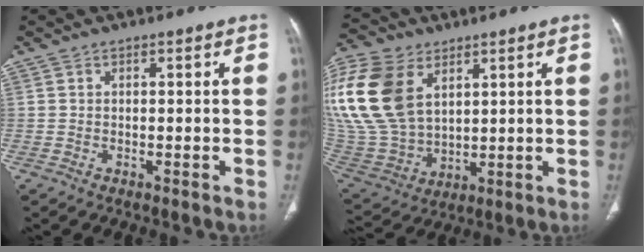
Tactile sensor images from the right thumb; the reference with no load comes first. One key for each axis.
{"total": 24.2, "fx": 8.5, "fy": 16.0, "fz": 16.1, "tx": -0.372, "ty": -0.011, "tz": 0.175}